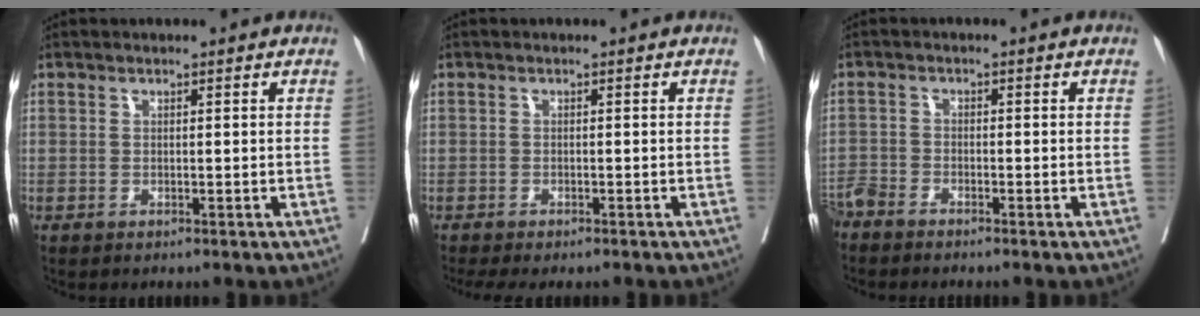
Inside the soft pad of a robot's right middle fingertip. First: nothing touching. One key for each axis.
{"total": 5.0, "fx": -4.2, "fy": 1.5, "fz": 2.1, "tx": -0.021, "ty": -0.008, "tz": -0.064}
{"total": 3.1, "fx": -3.0, "fy": 0.3, "fz": 0.6, "tx": -0.005, "ty": -0.009, "tz": -0.063}